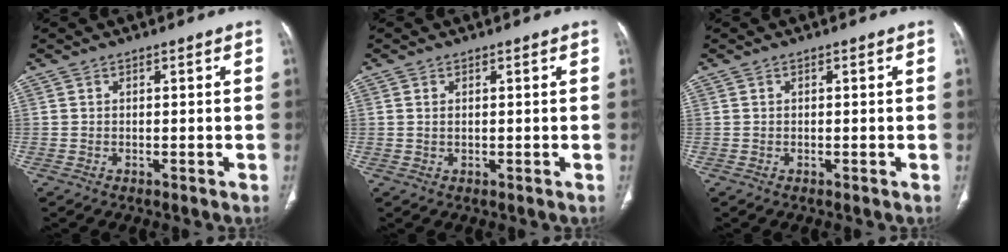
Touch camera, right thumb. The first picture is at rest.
{"total": 0.8, "force": [0.3, 0.5, 0.7], "torque": [-0.018, 0.002, 0.009]}
{"total": 0.0}